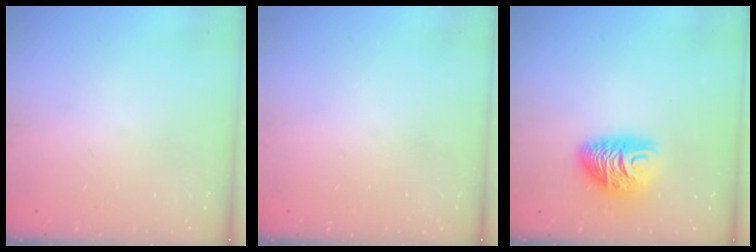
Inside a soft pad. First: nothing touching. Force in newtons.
{"total": 0.0}
{"total": 9.6, "press": 9.6, "slide": 0.3}